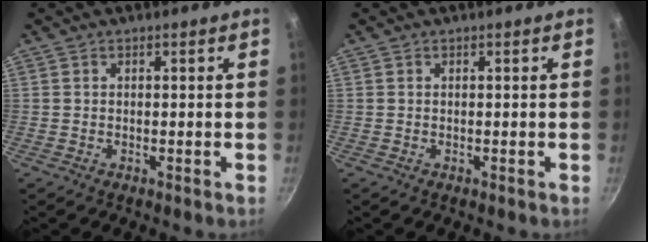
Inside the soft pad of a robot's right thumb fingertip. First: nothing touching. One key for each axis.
{"total": 0.0}